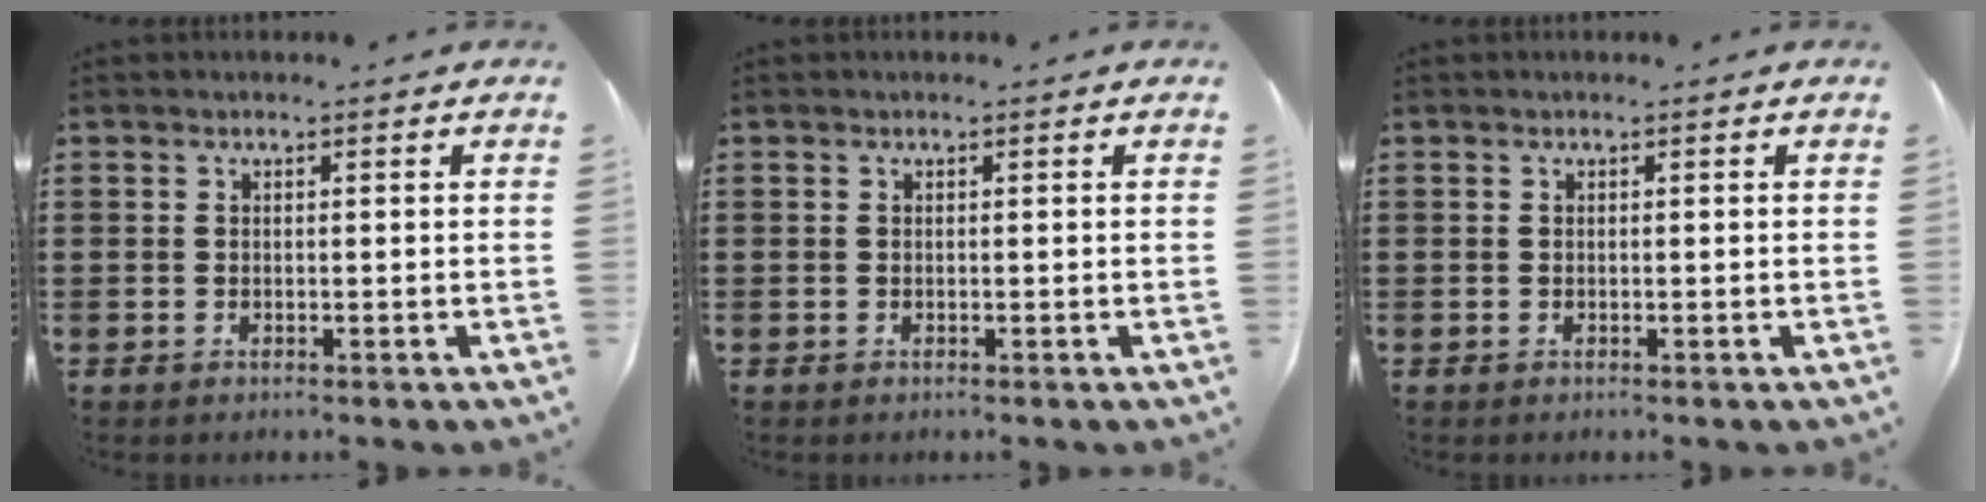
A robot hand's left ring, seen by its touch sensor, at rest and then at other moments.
{"total": 0.0}
{"total": 0.0}